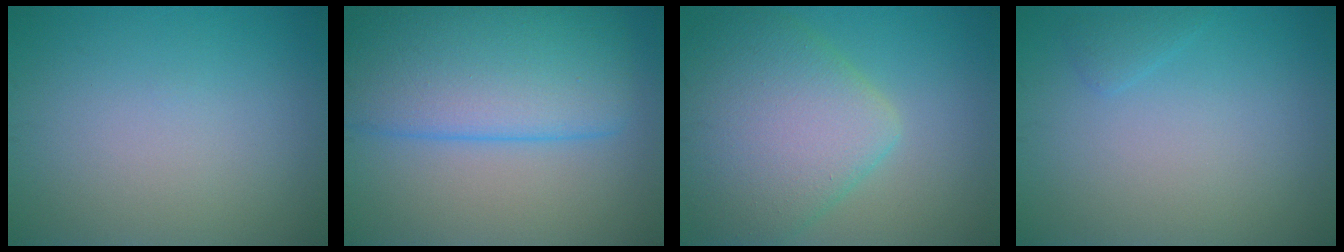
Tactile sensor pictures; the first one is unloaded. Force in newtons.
{"total": 9.3, "press": 9.3, "slide": 0.5}
{"total": 8.3, "press": 8.3, "slide": 0.3}
{"total": 0.9, "press": 0.9, "slide": 0.1}